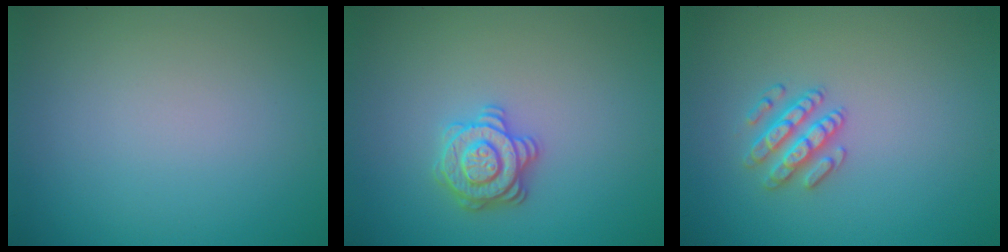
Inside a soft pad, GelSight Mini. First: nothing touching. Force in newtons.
{"total": 2.9, "press": 2.8, "slide": 0.6}
{"total": 2.5, "press": 2.5, "slide": 0.4}